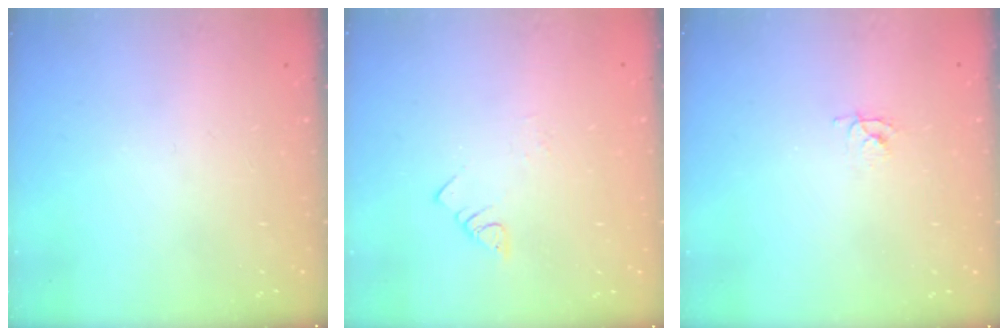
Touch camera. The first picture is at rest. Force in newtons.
{"total": 2.5, "press": 2.5, "slide": 0.4}
{"total": 4.3, "press": 4.2, "slide": 0.5}